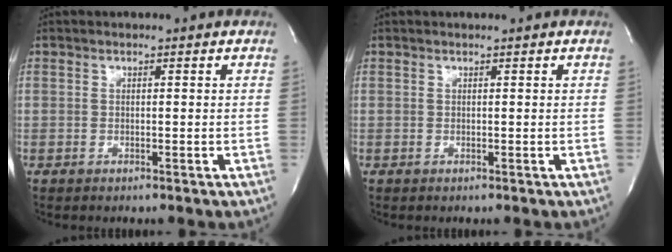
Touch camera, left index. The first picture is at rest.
{"total": 0.0}